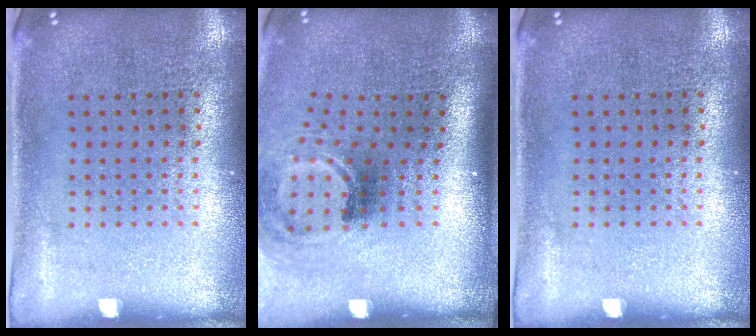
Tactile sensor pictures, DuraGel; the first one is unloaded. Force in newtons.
{"total": 2.0, "press": 1.3, "slide": 1.5}
{"total": 0.0}